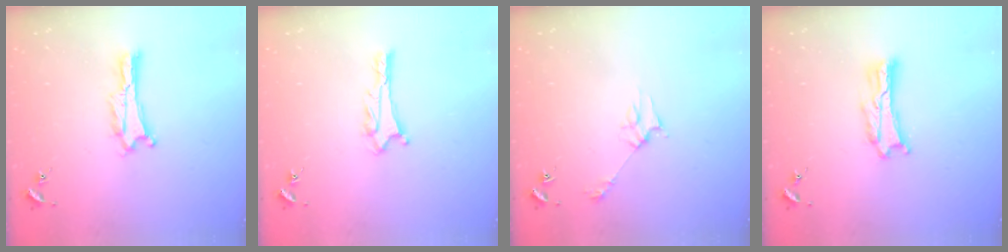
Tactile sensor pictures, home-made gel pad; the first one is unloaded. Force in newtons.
{"total": 2.7, "press": 2.7, "slide": 0.2}
{"total": 2.8, "press": 2.8, "slide": 0.2}
{"total": 2.8, "press": 2.7, "slide": 0.4}